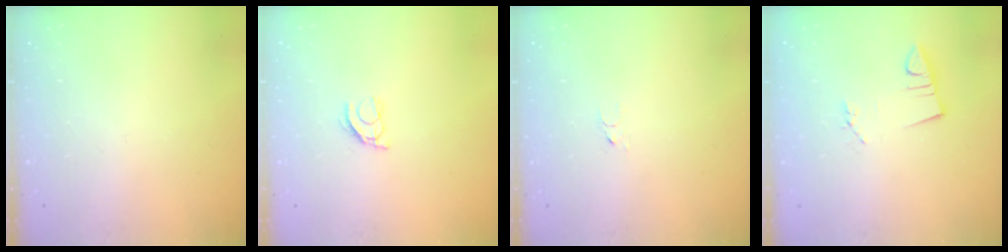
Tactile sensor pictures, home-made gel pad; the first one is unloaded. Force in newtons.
{"total": 5.4, "press": 5.3, "slide": 0.8}
{"total": 2.5, "press": 2.5, "slide": 0.2}
{"total": 2.8, "press": 1.4, "slide": 2.4}